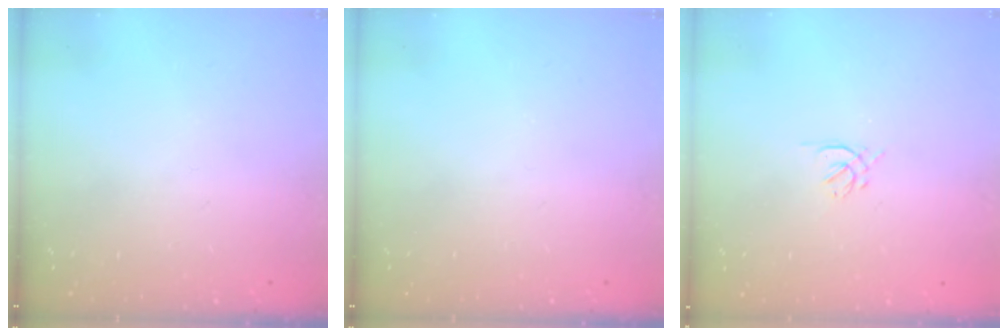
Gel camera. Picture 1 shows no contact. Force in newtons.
{"total": 0.0}
{"total": 1.6, "press": 1.5, "slide": 0.6}